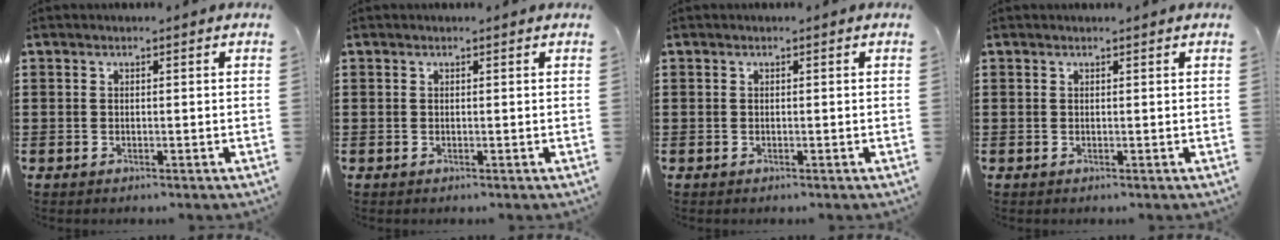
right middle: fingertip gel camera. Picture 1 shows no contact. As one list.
[{"total": 0.0}, {"total": 0.0}, {"total": 0.0}]